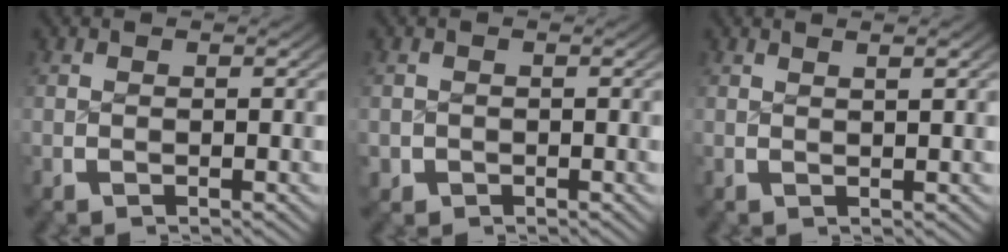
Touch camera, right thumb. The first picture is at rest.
{"total": 1.6, "force": [-0.8, 1.4, 0.2], "torque": [-0.008, -0.015, -0.007]}
{"total": 1.3, "force": [0.9, 0.0, 1.0], "torque": [-0.011, 0.002, 0.018]}